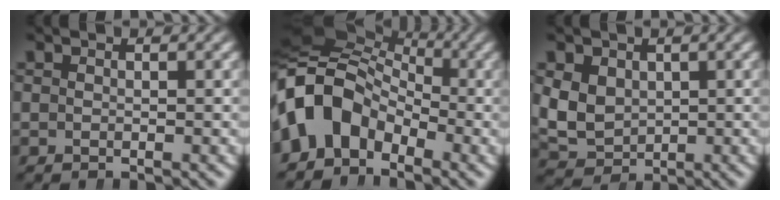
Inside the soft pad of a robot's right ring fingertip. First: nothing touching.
{"total": 14.5, "force": [0.8, 12.2, 7.8], "torque": [-0.178, -0.010, -0.002]}
{"total": 6.9, "force": [-0.3, 6.3, 2.8], "torque": [-0.092, -0.033, 0.011]}